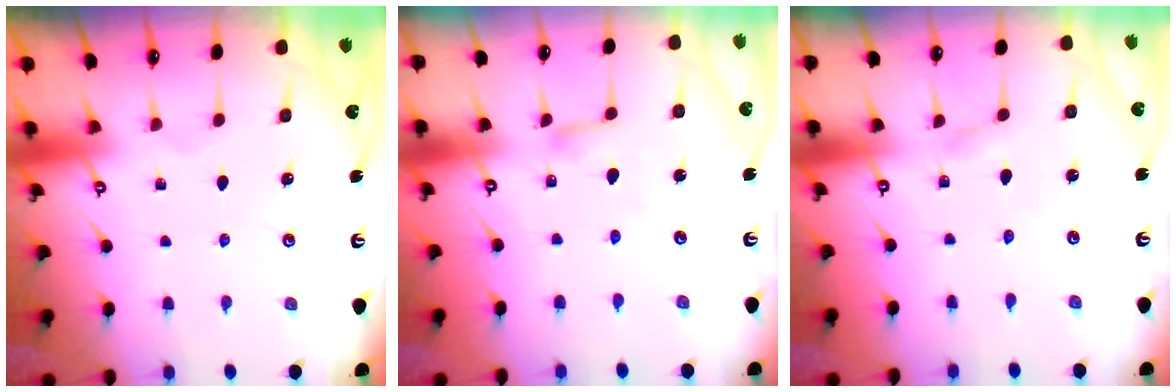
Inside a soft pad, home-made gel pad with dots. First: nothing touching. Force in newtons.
{"total": 5.0, "press": 5.0, "slide": 0.4}
{"total": 1.6, "press": 1.6, "slide": 0.2}